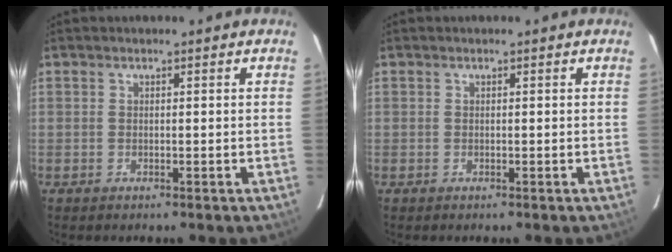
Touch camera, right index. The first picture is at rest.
{"total": 0.0}